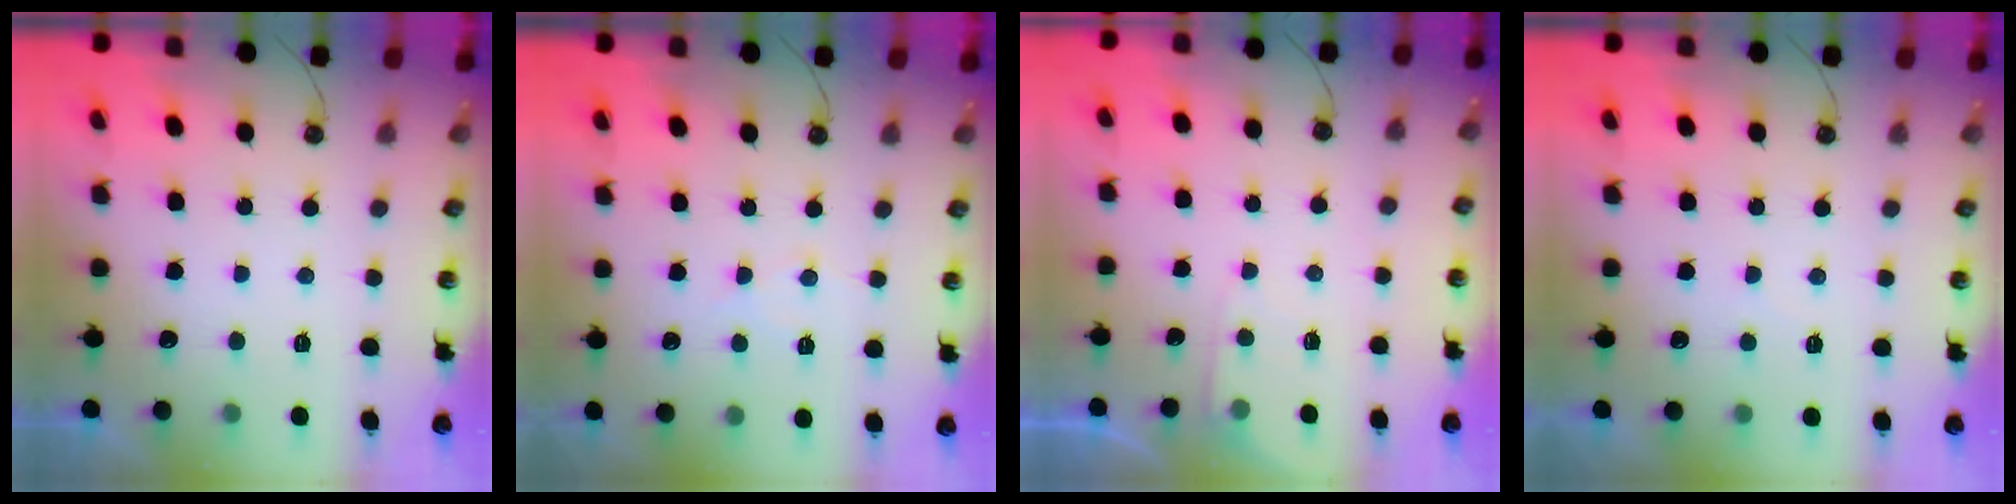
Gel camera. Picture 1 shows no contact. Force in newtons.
{"total": 4.7, "press": 4.6, "slide": 0.7}
{"total": 3.7, "press": 3.6, "slide": 0.5}
{"total": 2.9, "press": 2.9, "slide": 0.5}